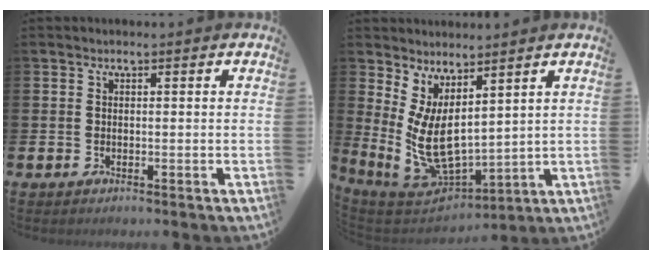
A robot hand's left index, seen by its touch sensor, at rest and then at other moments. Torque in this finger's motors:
{"motor_torque": [2.14, 0.00, 1.05, 0.21]}